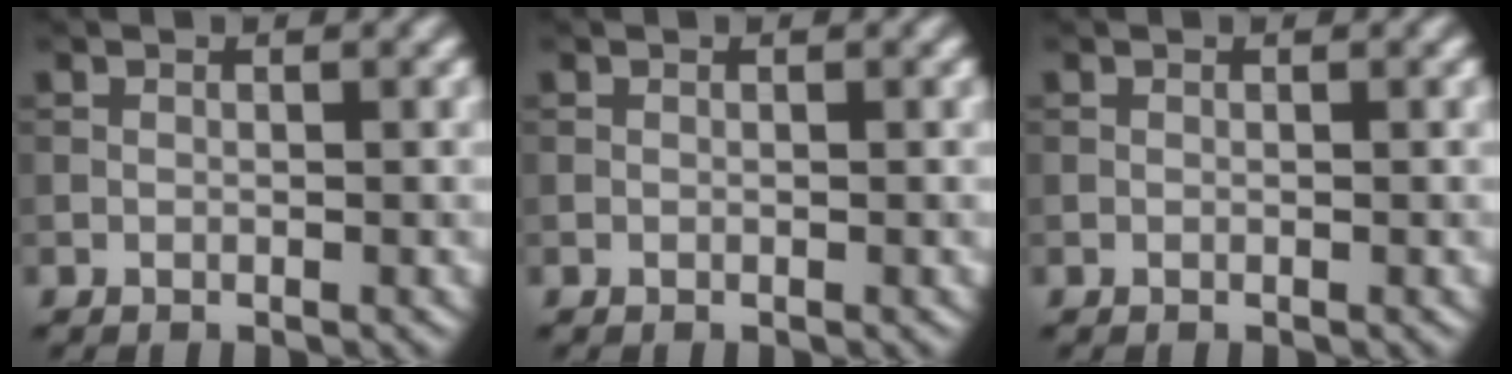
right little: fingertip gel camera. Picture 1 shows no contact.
{"total": 0.0}
{"total": 0.0}